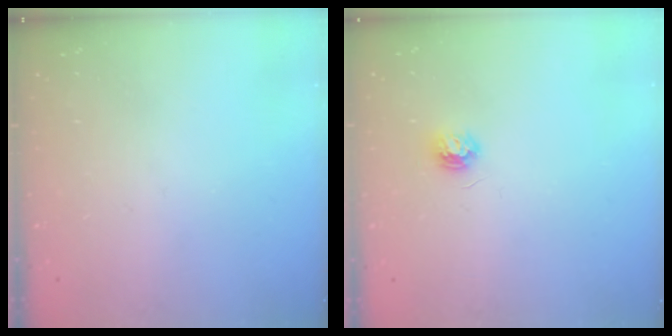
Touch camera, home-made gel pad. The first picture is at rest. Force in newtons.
{"total": 3.7, "press": 3.7, "slide": 0.4}